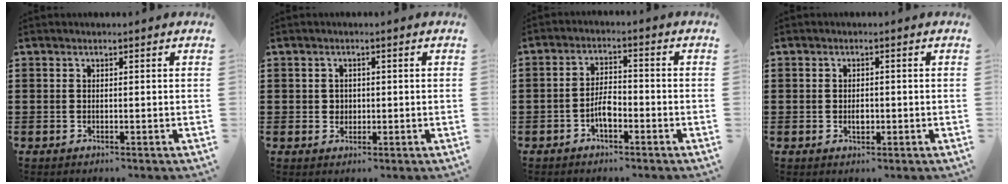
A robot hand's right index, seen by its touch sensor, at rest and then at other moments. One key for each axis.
{"total": 1.6, "fx": 0.1, "fy": 1.6, "fz": 0.4, "tx": -0.013, "ty": 0.009, "tz": 0.001}
{"total": 3.9, "fx": -1.9, "fy": 1.7, "fz": 3.0, "tx": -0.066, "ty": 0.003, "tz": -0.040}
{"total": 1.7, "fx": -0.3, "fy": 1.2, "fz": 1.2, "tx": -0.015, "ty": 0.001, "tz": -0.009}